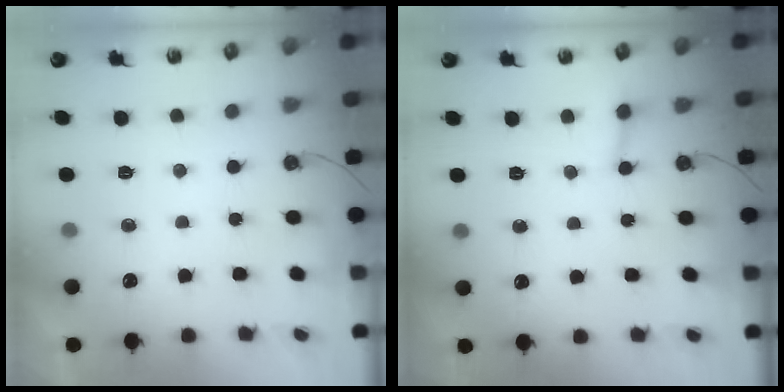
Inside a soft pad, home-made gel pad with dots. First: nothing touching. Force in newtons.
{"total": 4.1, "press": 4.0, "slide": 0.7}